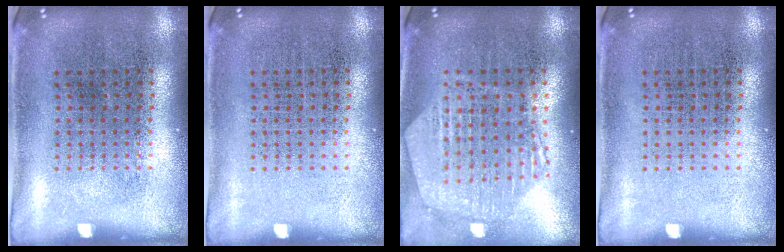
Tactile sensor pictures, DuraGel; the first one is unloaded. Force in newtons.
{"total": 0.0}
{"total": 1.2, "press": 1.2, "slide": 0.1}
{"total": 0.0}